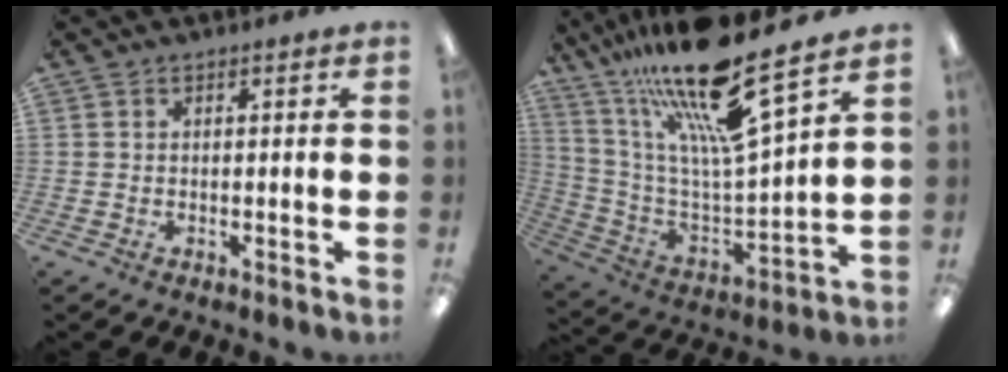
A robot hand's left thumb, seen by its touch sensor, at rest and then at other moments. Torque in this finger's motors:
{"motor_torque": [1.30, 0.29, 1.85, -0.96, 0.71]}